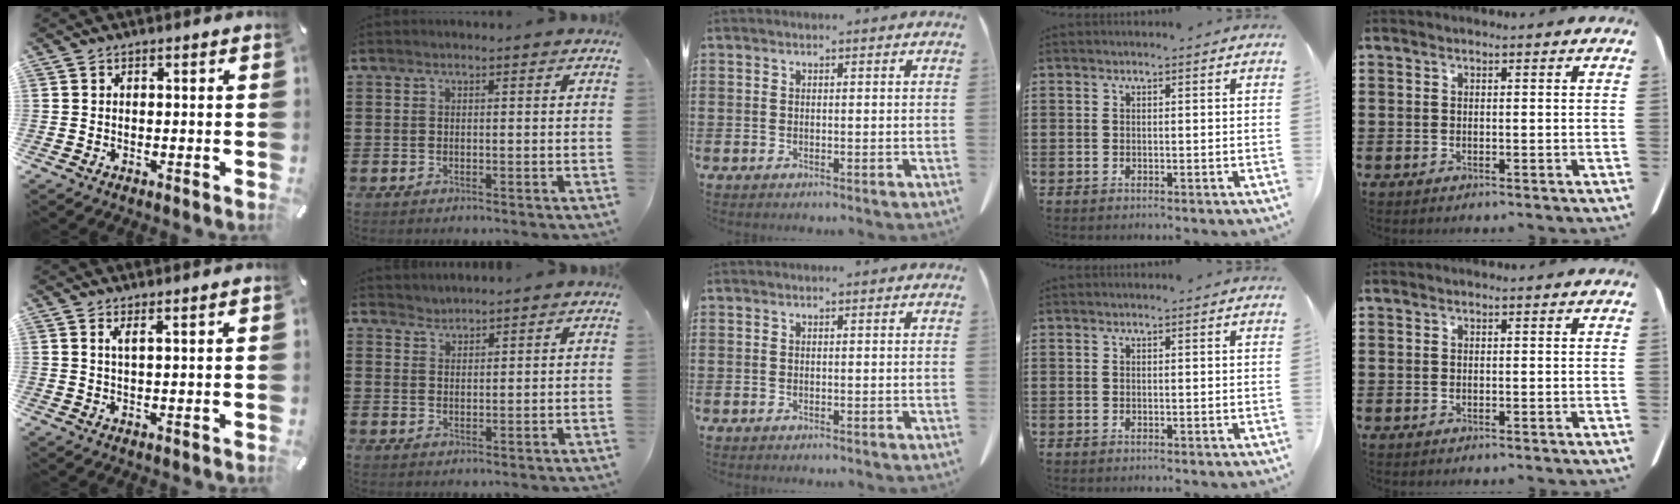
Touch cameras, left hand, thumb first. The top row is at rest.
{"thumb": {"total": 2.3, "force": [1.5, -0.1, 1.7], "torque": [-0.036, -0.002, 0.025]}, "index": {"total": 1.7, "force": [1.6, 0.0, -0.5], "torque": [0.005, -0.001, 0.033]}}